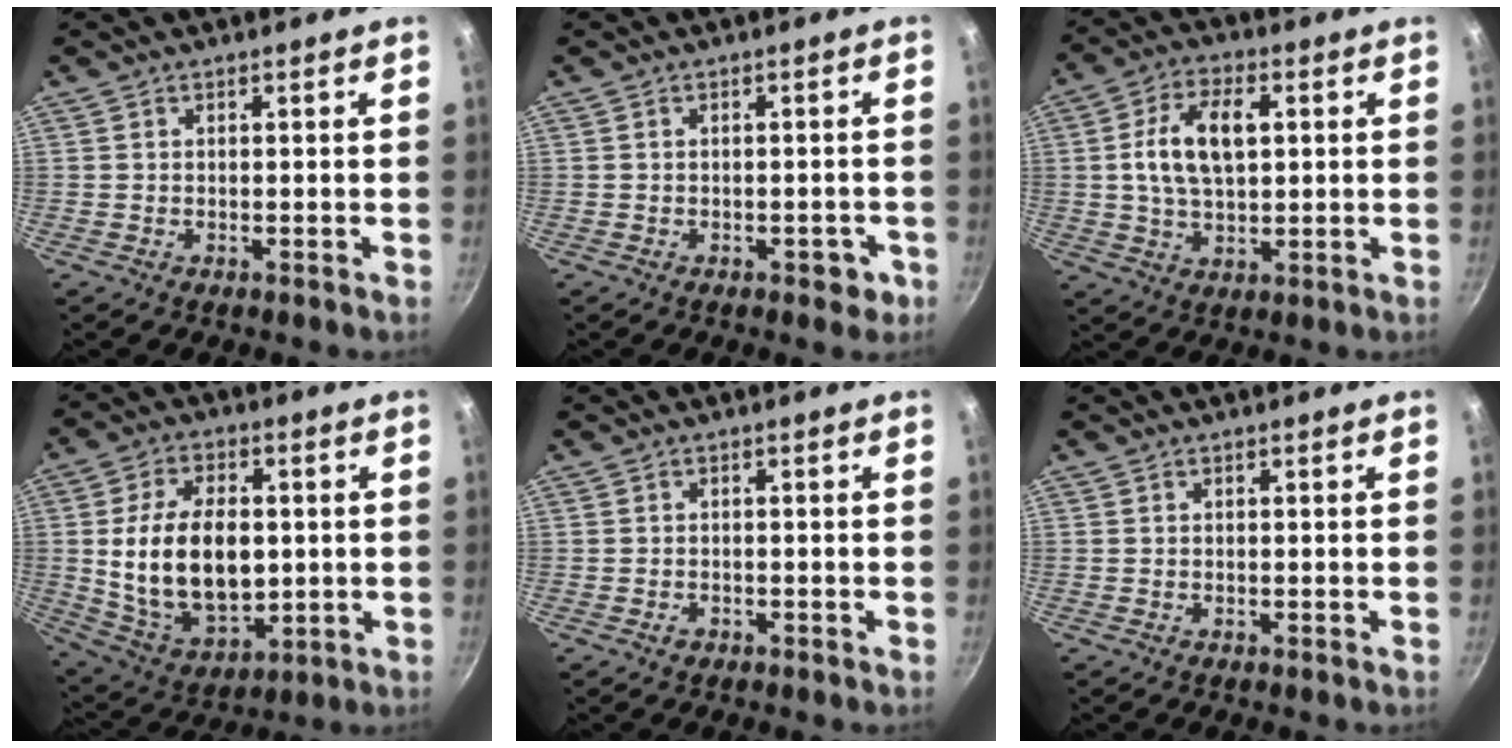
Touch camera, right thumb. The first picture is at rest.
{"total": 3.2, "force": [-1.4, 1.9, 2.1], "torque": [-0.005, 0.018, -0.007]}
{"total": 11.4, "force": [1.9, 6.5, 9.2], "torque": [-0.154, 0.011, 0.029]}
{"total": 18.5, "force": [0.4, 11.3, 14.6], "torque": [-0.239, -0.008, 0.023]}
{"total": 1.0, "force": [-0.6, 0.7, 0.4], "torque": [-0.006, 0.004, -0.009]}
{"total": 0.0}